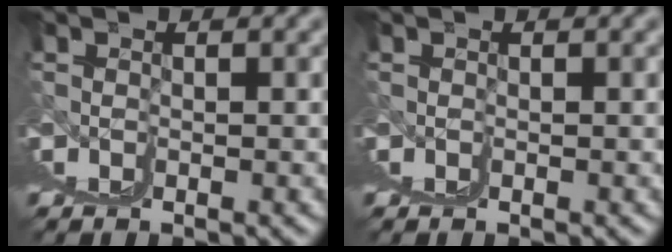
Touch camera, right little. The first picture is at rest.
{"total": 0.0}